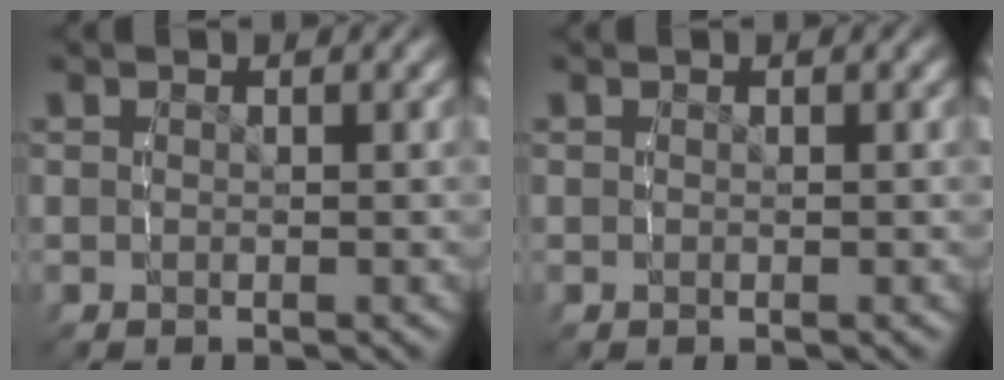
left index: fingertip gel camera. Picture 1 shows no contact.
{"total": 0.0}